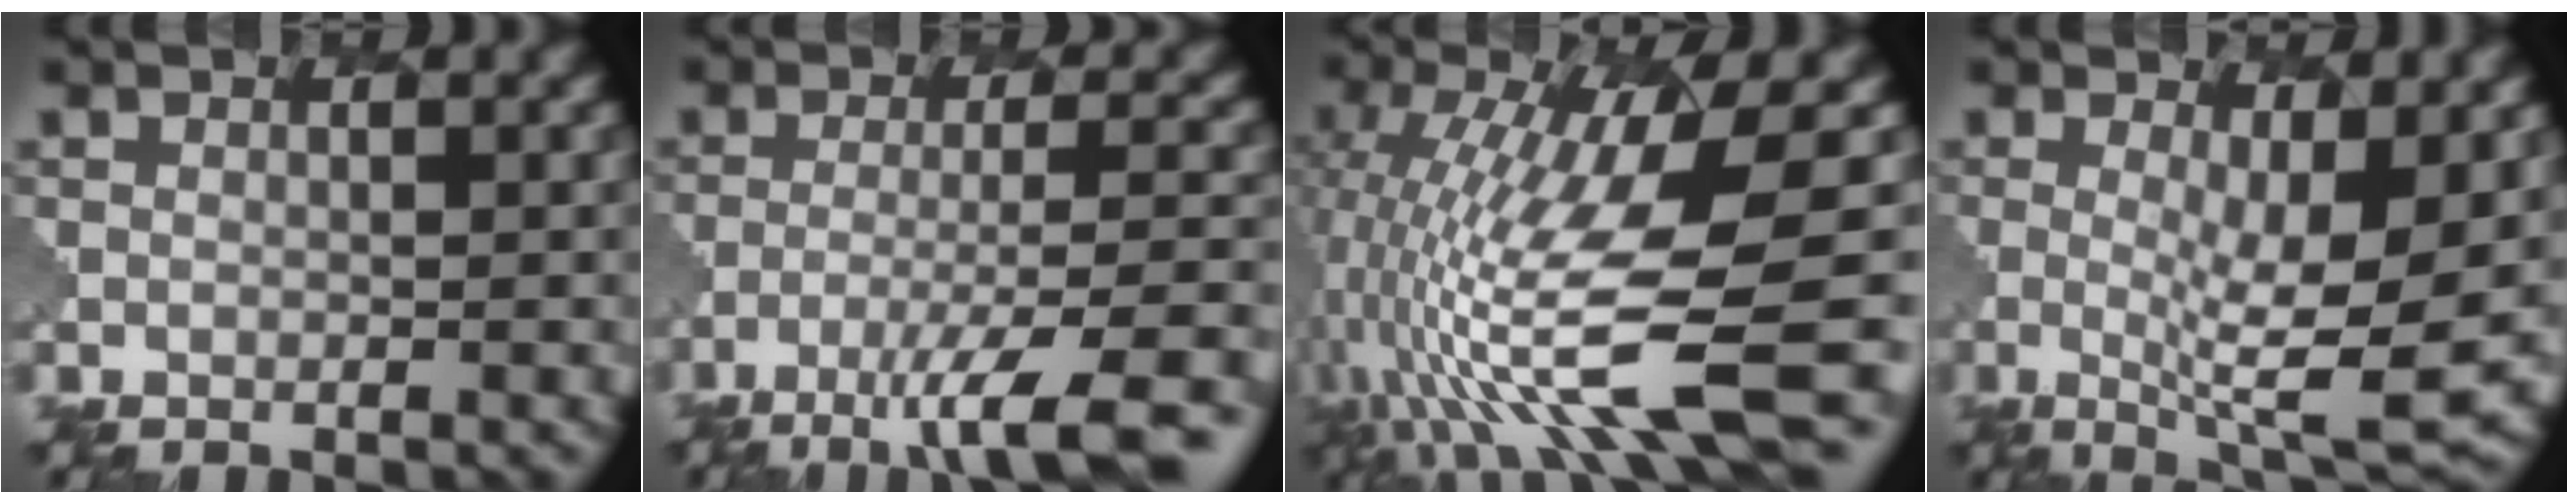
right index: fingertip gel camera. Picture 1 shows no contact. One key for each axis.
{"total": 8.8, "fx": -5.3, "fy": 1.5, "fz": 6.9, "tx": -0.109, "ty": 0.004, "tz": -0.083}
{"total": 12.1, "fx": -2.0, "fy": 3.1, "fz": 11.6, "tx": -0.224, "ty": -0.012, "tz": -0.025}
{"total": 7.9, "fx": 0.0, "fy": 1.9, "fz": 7.7, "tx": -0.120, "ty": -0.015, "tz": 0.002}